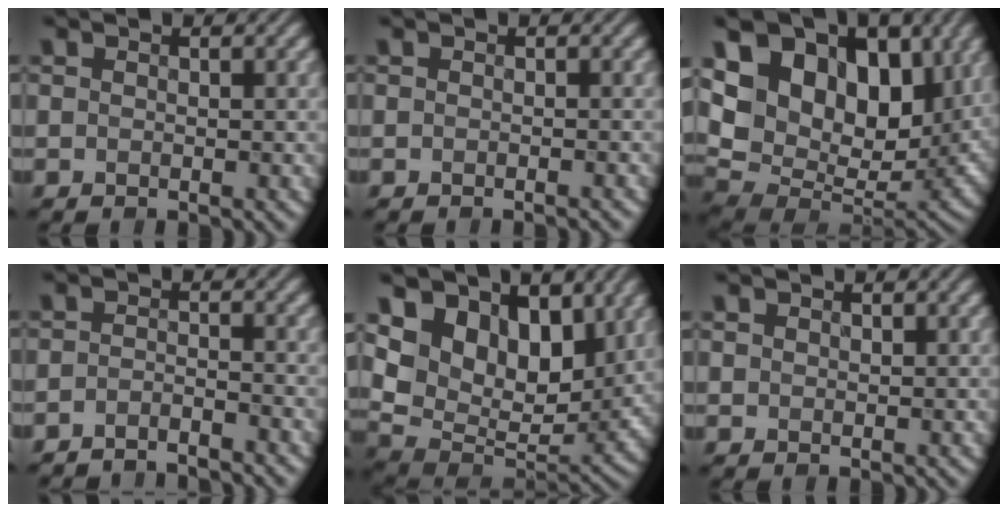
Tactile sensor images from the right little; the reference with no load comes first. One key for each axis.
{"total": 0.6, "fx": -0.5, "fy": 0.0, "fz": 0.1, "tx": -0.003, "ty": -0.003, "tz": -0.008}
{"total": 16.5, "fx": 6.8, "fy": 10.7, "fz": 10.5, "tx": -0.202, "ty": 0.017, "tz": 0.110}
{"total": 2.4, "fx": -2.3, "fy": 0.1, "fz": 0.5, "tx": -0.011, "ty": 0.001, "tz": -0.043}
{"total": 10.0, "fx": 5.1, "fy": 6.2, "fz": 6.0, "tx": -0.123, "ty": -0.004, "tz": 0.086}
{"total": 0.8, "fx": 0.7, "fy": 0.5, "fz": 0.1, "tx": -0.005, "ty": 0.004, "tz": 0.013}